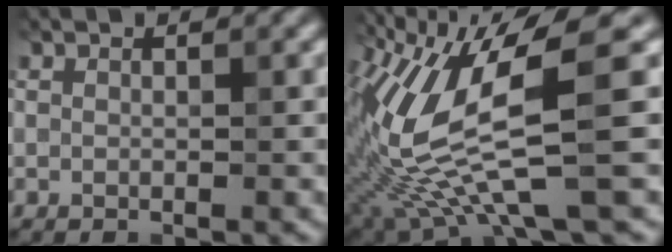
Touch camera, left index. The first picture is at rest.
{"total": 11.9, "force": [-0.2, 2.9, 11.5], "torque": [-0.248, -0.014, 0.021]}